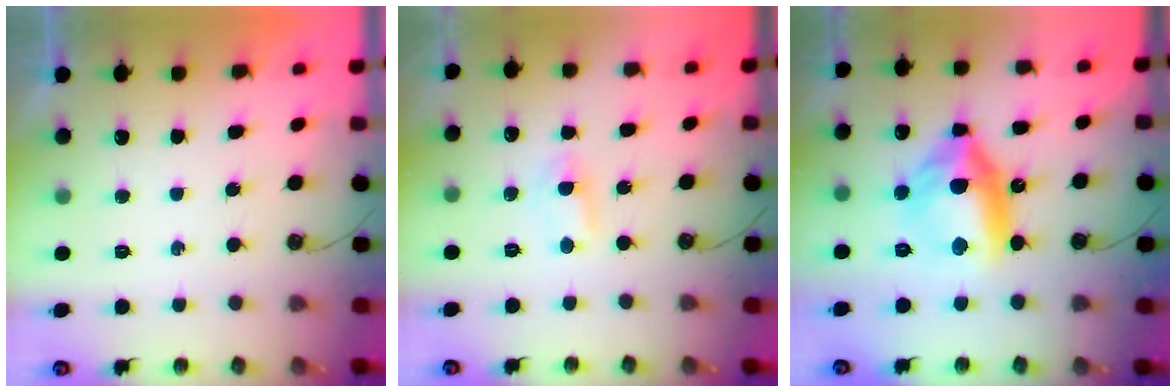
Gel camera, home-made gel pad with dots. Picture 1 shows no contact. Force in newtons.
{"total": 1.0, "press": 0.9, "slide": 0.6}
{"total": 13.4, "press": 13.2, "slide": 2.4}